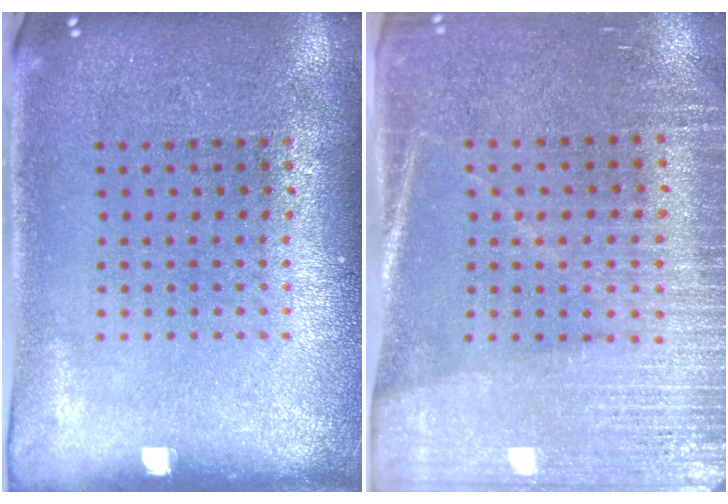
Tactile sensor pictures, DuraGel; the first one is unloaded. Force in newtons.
{"total": 3.3, "press": 2.9, "slide": 1.5}